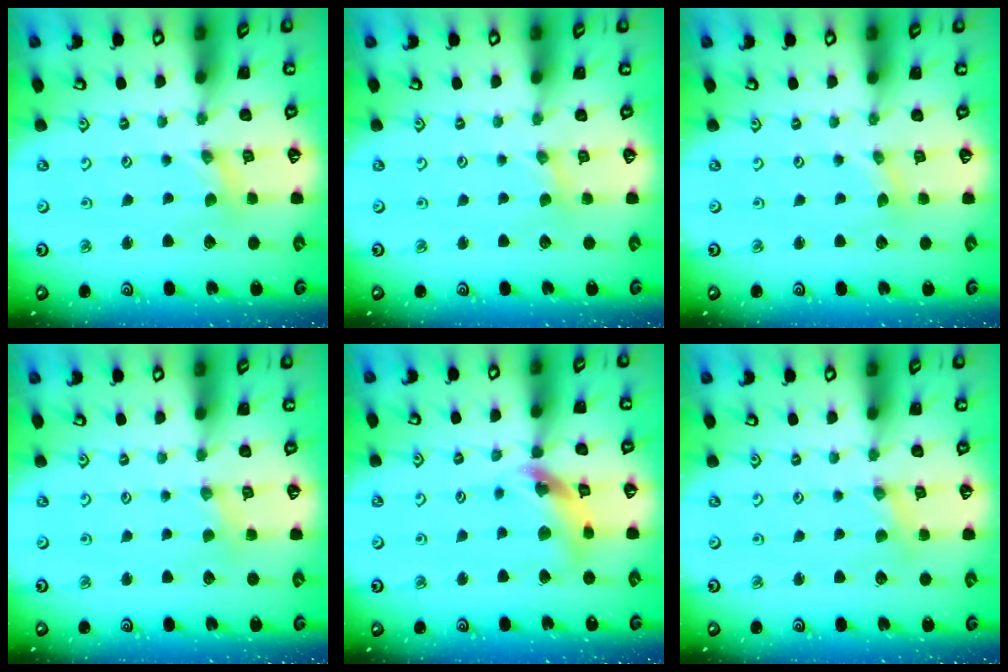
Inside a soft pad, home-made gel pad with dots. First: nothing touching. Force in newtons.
{"total": 0.6, "press": 0.6, "slide": 0.2}
{"total": 0.7, "press": 0.7, "slide": 0.1}
{"total": 2.5, "press": 2.5, "slide": 0.3}
{"total": 12.6, "press": 12.5, "slide": 1.7}
{"total": 2.5, "press": 2.5, "slide": 0.3}